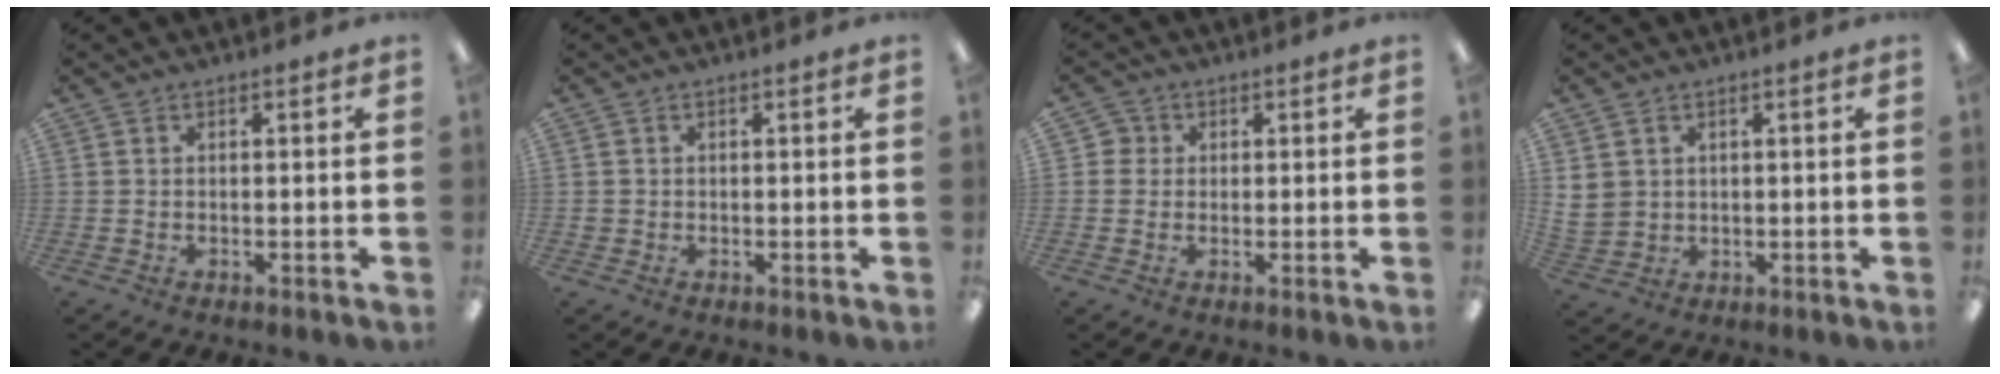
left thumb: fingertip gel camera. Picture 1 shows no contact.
{"total": 1.1, "force": [0.0, 1.1, 0.2], "torque": [-0.004, 0.006, -0.003]}
{"total": 2.9, "force": [0.5, 2.8, 0.4], "torque": [-0.008, 0.006, 0.005]}
{"total": 5.1, "force": [1.7, 4.6, 1.6], "torque": [-0.046, -0.001, 0.033]}